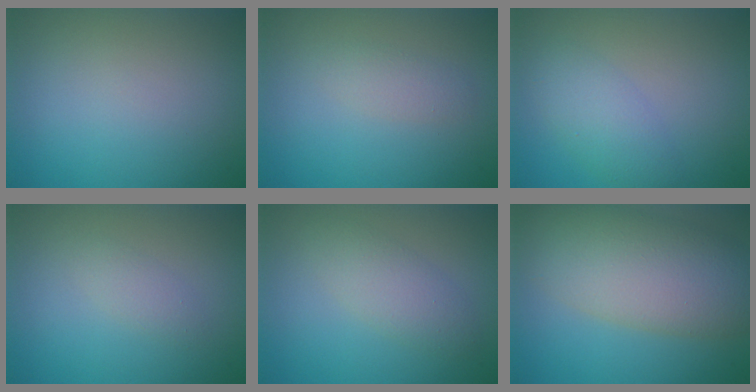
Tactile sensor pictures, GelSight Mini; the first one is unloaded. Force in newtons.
{"total": 1.5, "press": 1.5, "slide": 0.1}
{"total": 2.8, "press": 2.8, "slide": 0.1}
{"total": 1.3, "press": 1.2, "slide": 0.1}
{"total": 2.7, "press": 2.7, "slide": 0.1}
{"total": 8.9, "press": 8.9, "slide": 0.6}